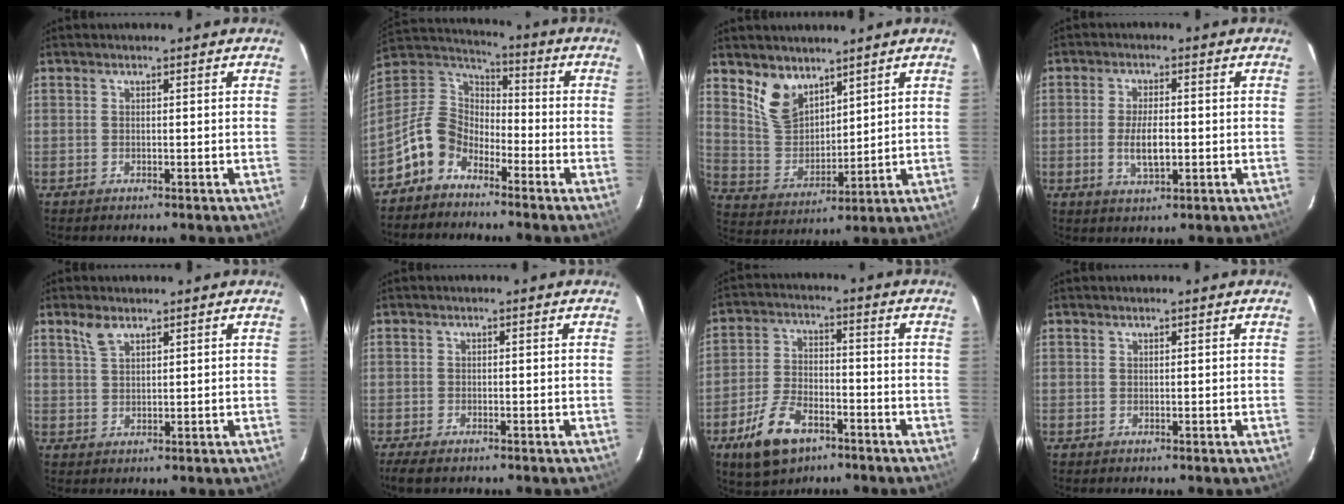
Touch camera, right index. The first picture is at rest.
{"total": 10.3, "force": [-7.0, 6.5, 3.8], "torque": [-0.086, 0.034, -0.152]}
{"total": 8.9, "force": [6.3, 5.0, 3.9], "torque": [-0.074, 0.003, 0.136]}
{"total": 5.7, "force": [-0.9, 2.1, 5.2], "torque": [-0.102, -0.004, -0.014]}
{"total": 3.3, "force": [2.3, 1.3, 1.8], "torque": [-0.037, 0.006, 0.049]}
{"total": 4.1, "force": [-3.1, 1.4, 2.3], "torque": [-0.056, -0.017, -0.056]}
{"total": 11.3, "force": [-6.6, 5.8, 7.0], "torque": [-0.159, -0.001, -0.118]}
{"total": 0.0}